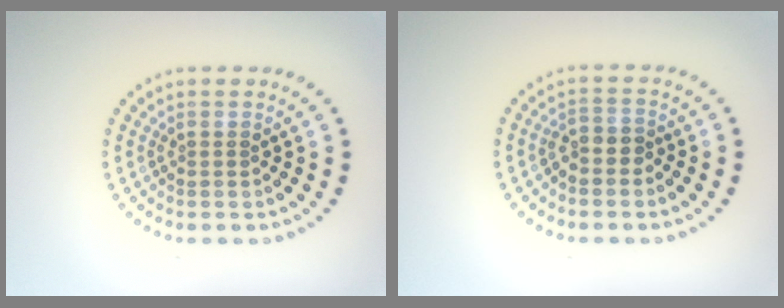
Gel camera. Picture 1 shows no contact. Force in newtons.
{"total": 1.9, "press": 1.6, "slide": 1.1}